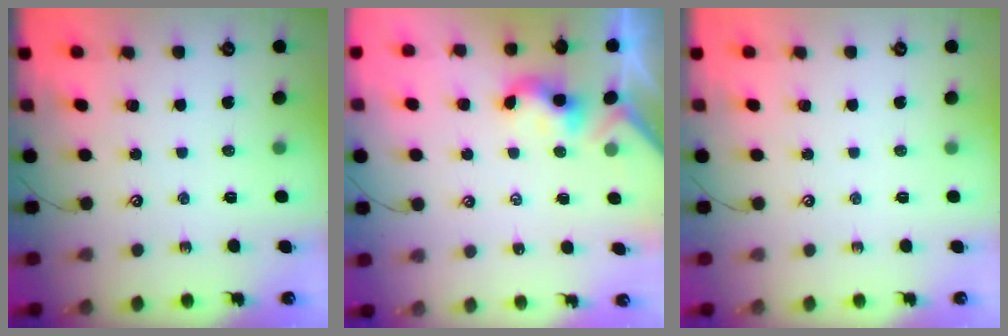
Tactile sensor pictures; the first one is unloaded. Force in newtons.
{"total": 2.4, "press": 2.4, "slide": 0.2}
{"total": 0.0}